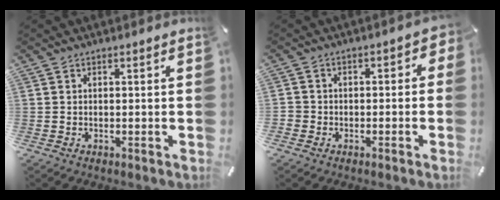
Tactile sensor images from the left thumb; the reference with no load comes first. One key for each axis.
{"total": 3.8, "fx": -2.1, "fy": 2.9, "fz": 1.2, "tx": -0.019, "ty": 0.018, "tz": -0.042}